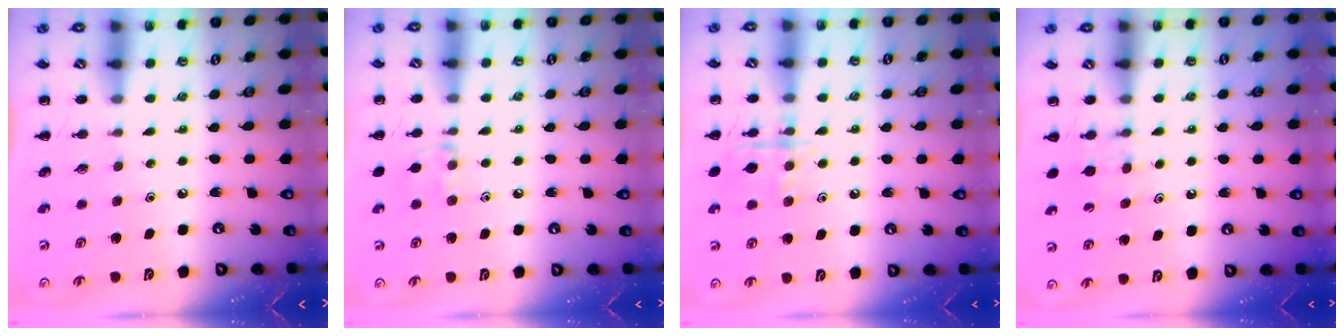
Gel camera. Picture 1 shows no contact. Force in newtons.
{"total": 8.3, "press": 8.1, "slide": 1.5}
{"total": 11.1, "press": 11.1, "slide": 0.5}
{"total": 5.2, "press": 4.8, "slide": 2.0}